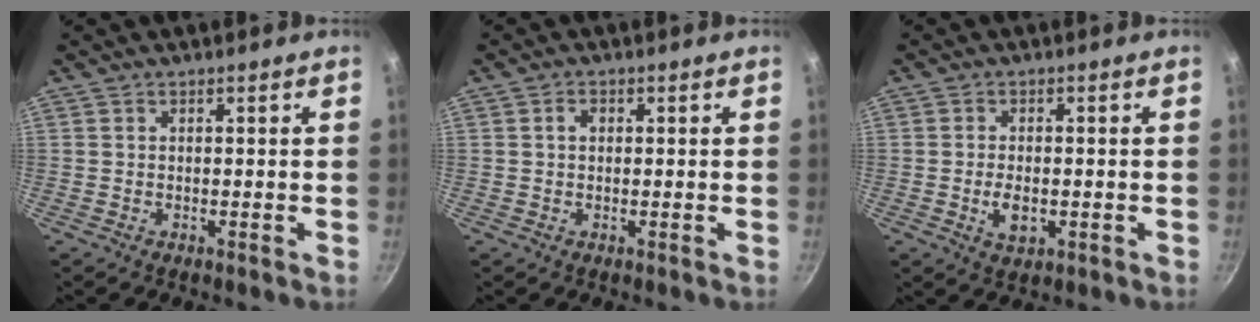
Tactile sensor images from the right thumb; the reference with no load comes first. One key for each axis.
{"total": 1.7, "fx": 0.3, "fy": 1.3, "fz": 1.1, "tx": -0.014, "ty": 0.005, "tz": 0.004}
{"total": 4.4, "fx": -0.9, "fy": 2.5, "fz": 3.5, "tx": -0.063, "ty": 0.001, "tz": -0.012}